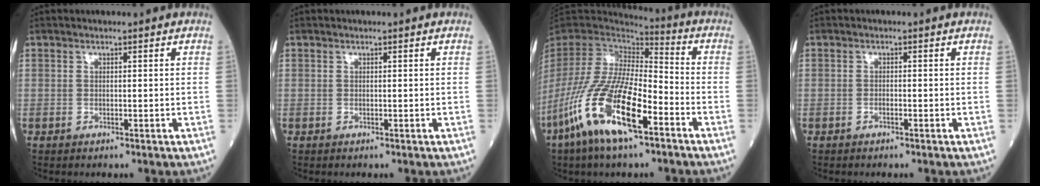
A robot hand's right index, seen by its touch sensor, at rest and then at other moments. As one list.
[{"total": 0.0}, {"total": 18.0, "force": [-8.8, 4.5, 15.0], "torque": [-0.323, -0.027, -0.166]}, {"total": 0.6, "force": [-0.4, 0.1, 0.5], "torque": [-0.007, 0.002, -0.007]}]